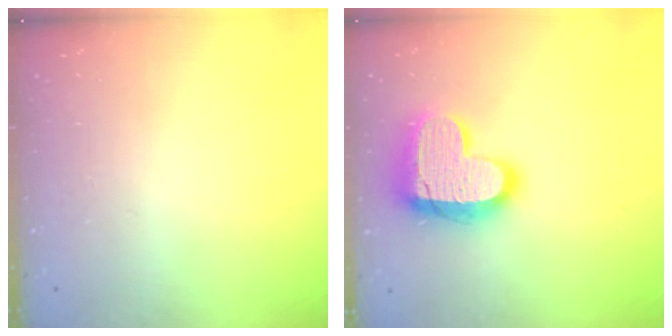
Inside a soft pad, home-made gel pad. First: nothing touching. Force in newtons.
{"total": 17.1, "press": 17.0, "slide": 1.2}